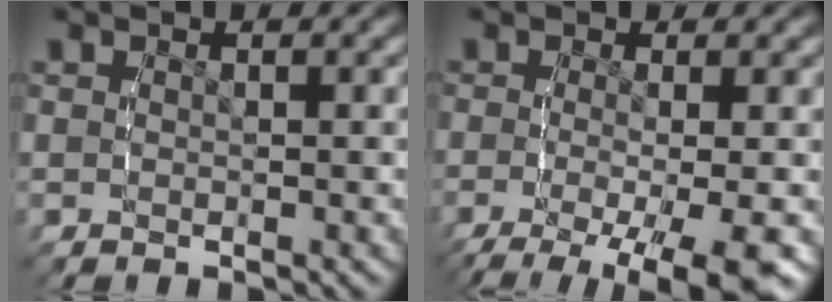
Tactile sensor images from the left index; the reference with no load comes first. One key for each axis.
{"total": 10.1, "fx": -6.5, "fy": 3.6, "fz": 6.9, "tx": -0.111, "ty": -0.052, "tz": -0.073}